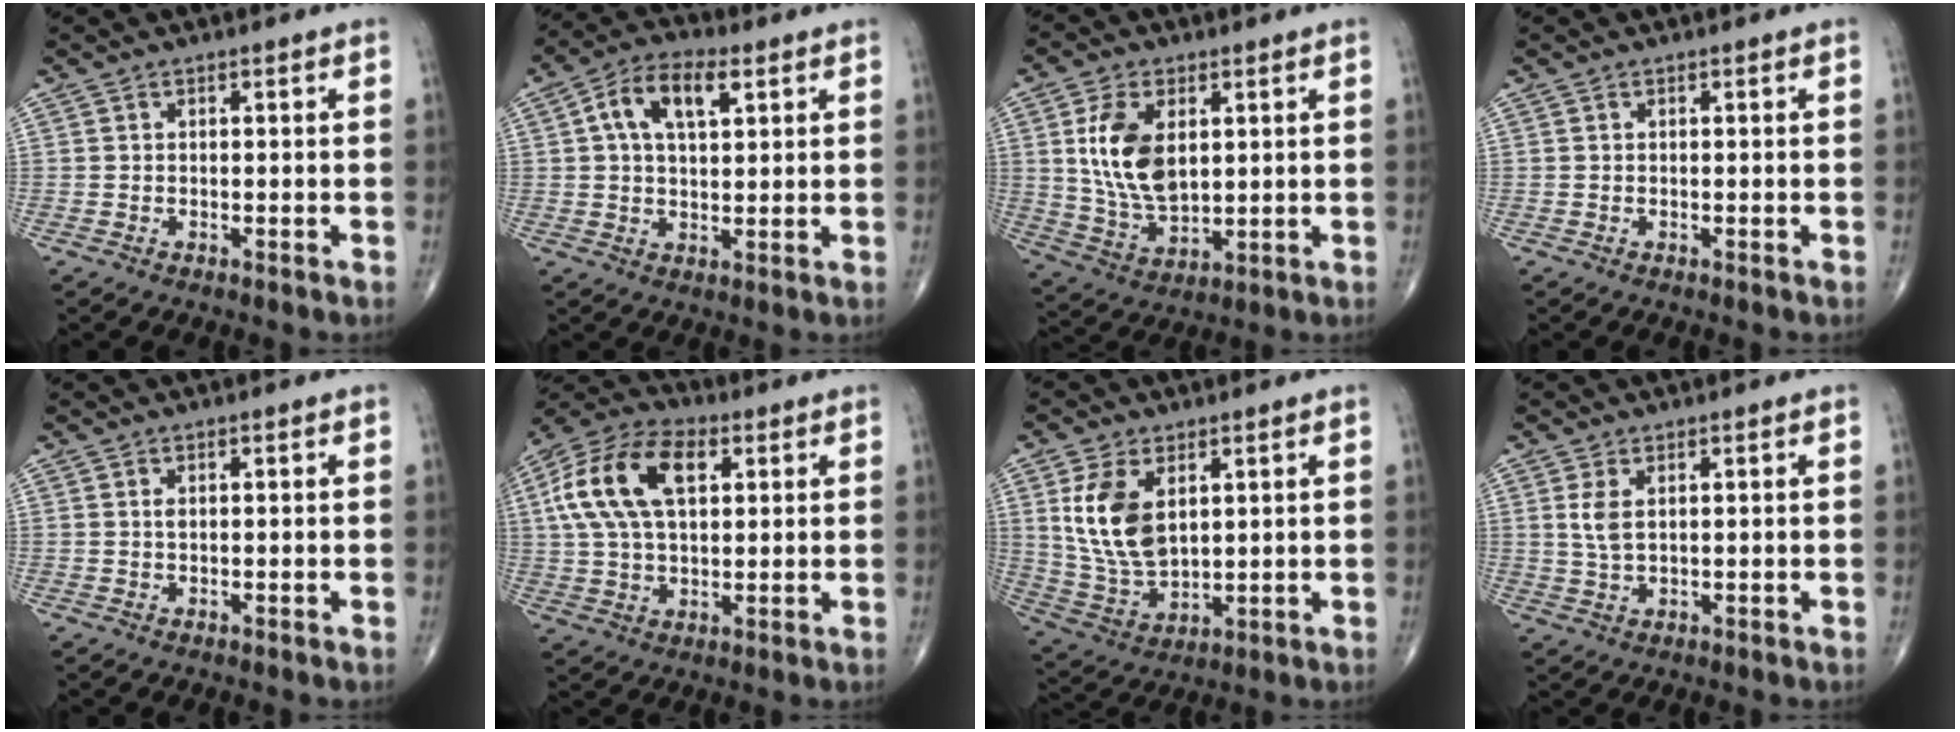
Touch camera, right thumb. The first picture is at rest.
{"total": 10.1, "force": [3.5, 5.4, 7.9], "torque": [-0.133, 0.014, 0.055]}
{"total": 12.9, "force": [2.9, 7.6, 10.0], "torque": [-0.180, -0.016, 0.063]}
{"total": 0.0}
{"total": 0.8, "force": [0.2, 0.4, 0.7], "torque": [-0.013, 0.002, 0.006]}
{"total": 16.9, "force": [4.8, 9.6, 13.0], "torque": [-0.244, 0.016, 0.081]}
{"total": 12.6, "force": [3.7, 7.3, 9.5], "torque": [-0.180, -0.016, 0.086]}
{"total": 3.7, "force": [1.1, 1.8, 3.0], "torque": [-0.064, -0.003, 0.031]}